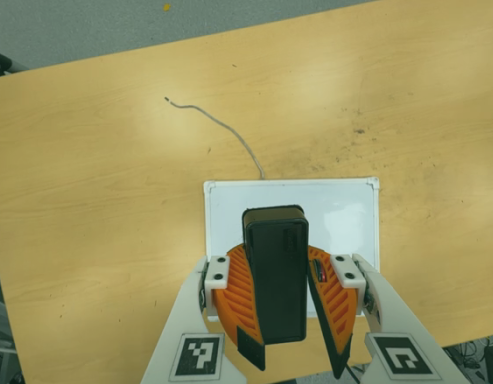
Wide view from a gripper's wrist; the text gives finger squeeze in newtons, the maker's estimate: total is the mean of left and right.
{"total": 11.4, "left": 11.1, "right": 11.6}